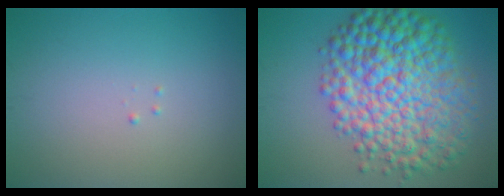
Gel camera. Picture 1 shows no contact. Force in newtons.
{"total": 11.2, "press": 11.2, "slide": 0.0}